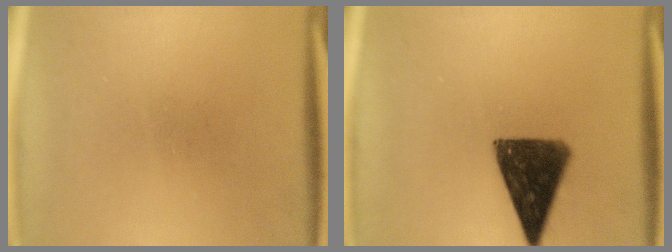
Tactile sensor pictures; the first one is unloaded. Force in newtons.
{"total": 12.3}